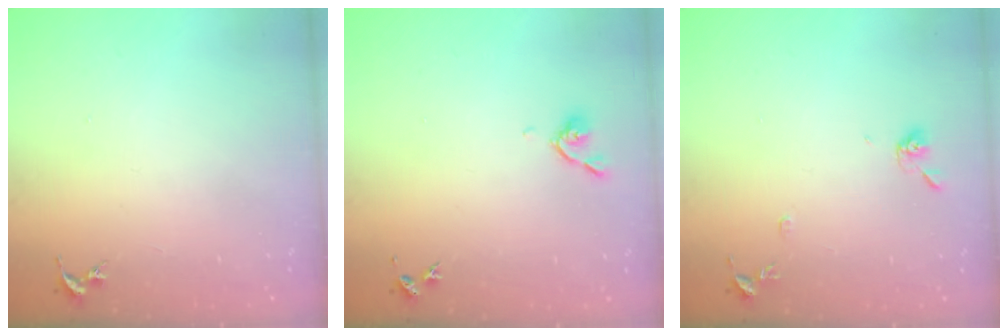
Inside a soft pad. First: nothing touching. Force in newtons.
{"total": 5.1, "press": 5.0, "slide": 0.8}
{"total": 6.1, "press": 6.0, "slide": 1.1}